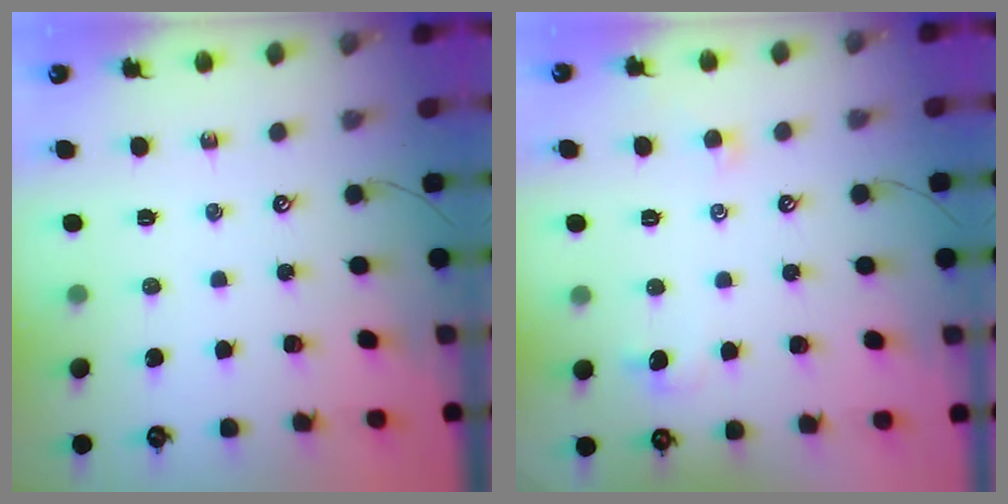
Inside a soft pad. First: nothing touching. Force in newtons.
{"total": 0.7, "press": 0.4, "slide": 0.6}